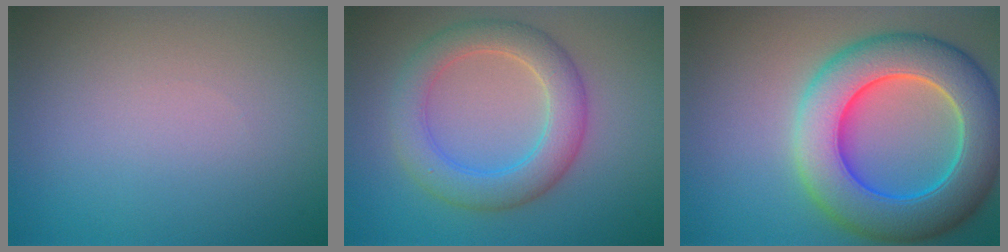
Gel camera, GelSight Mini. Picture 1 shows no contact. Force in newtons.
{"total": 5.2, "press": 5.1, "slide": 0.4}
{"total": 10.8, "press": 10.8, "slide": 0.4}